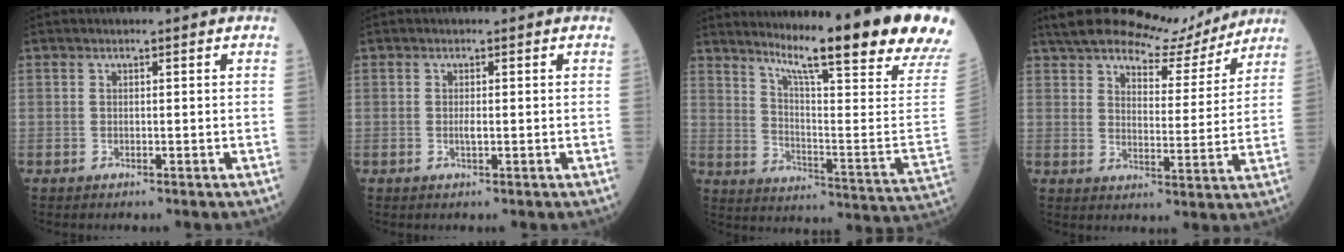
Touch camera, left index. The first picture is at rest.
{"total": 0.9, "force": [-0.5, 0.2, 0.7], "torque": [-0.018, -0.007, -0.010]}
{"total": 23.5, "force": [18.4, -1.0, 14.6], "torque": [-0.209, -0.096, 0.237]}
{"total": 12.5, "force": [11.2, 3.3, 4.3], "torque": [-0.067, -0.003, 0.157]}